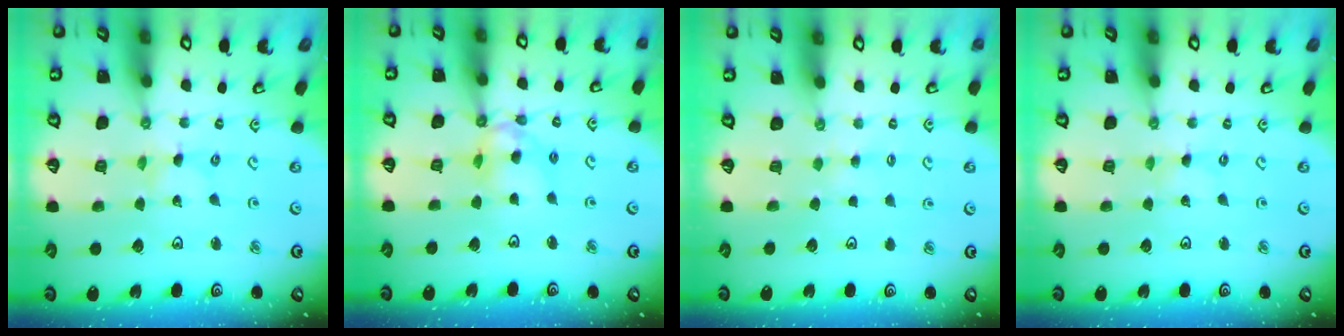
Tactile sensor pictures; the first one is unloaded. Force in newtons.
{"total": 11.2, "press": 11.1, "slide": 1.2}
{"total": 2.5, "press": 2.5, "slide": 0.4}
{"total": 0.0}